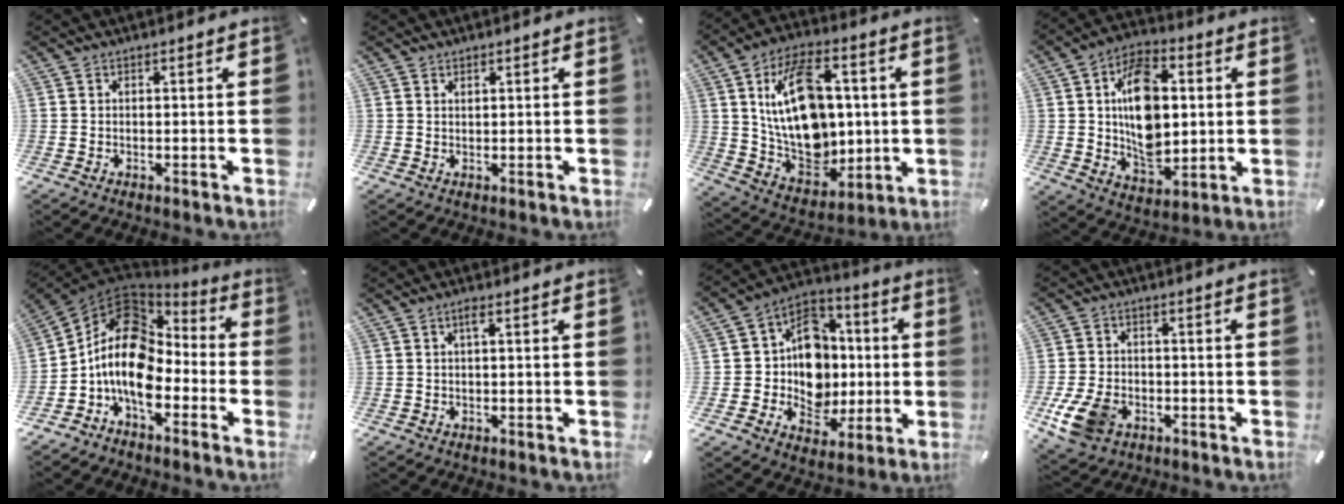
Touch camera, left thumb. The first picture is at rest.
{"total": 0.6, "force": [0.5, 0.2, 0.2], "torque": [-0.003, -0.001, 0.010]}
{"total": 20.2, "force": [3.1, 13.6, 14.6], "torque": [-0.285, -0.011, 0.054]}
{"total": 16.5, "force": [1.5, 11.3, 11.9], "torque": [-0.198, 0.004, 0.027]}
{"total": 14.6, "force": [-3.5, 10.2, 10.0], "torque": [-0.213, 0.014, -0.067]}
{"total": 1.9, "force": [0.4, 0.3, 1.9], "torque": [-0.038, 0.003, 0.005]}
{"total": 14.9, "force": [-0.5, 13.2, 6.8], "torque": [-0.127, -0.002, 0.002]}
{"total": 9.6, "force": [-3.7, 6.9, 5.6], "torque": [-0.130, 0.011, -0.065]}